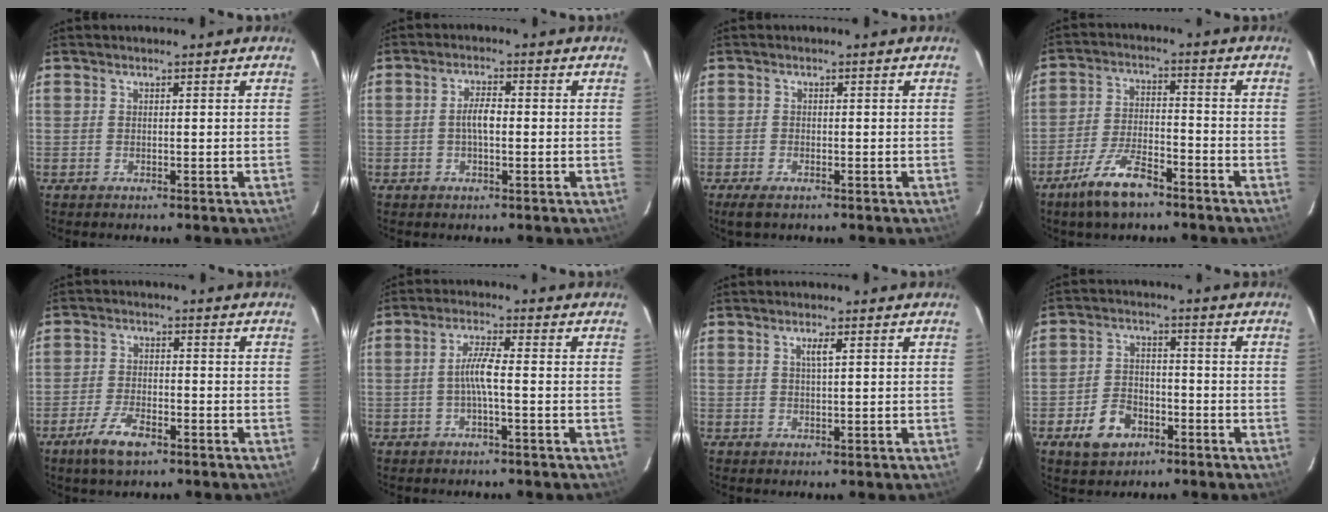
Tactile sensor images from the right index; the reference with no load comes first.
{"total": 3.4, "force": [-0.4, 1.2, 3.1], "torque": [-0.061, 0.007, -0.007]}
{"total": 2.8, "force": [-1.9, 1.1, 1.7], "torque": [-0.038, -0.008, -0.035]}
{"total": 9.7, "force": [-6.9, 3.1, 6.1], "torque": [-0.135, -0.003, -0.125]}
{"total": 6.6, "force": [-4.2, 2.6, 4.3], "torque": [-0.105, -0.006, -0.079]}
{"total": 3.8, "force": [-1.0, -0.1, 3.7], "torque": [-0.077, 0.006, -0.019]}
{"total": 1.6, "force": [0.7, 0.1, 1.5], "torque": [-0.026, 0.002, 0.011]}
{"total": 7.7, "force": [-4.2, 5.1, 4.0], "torque": [-0.092, 0.013, -0.066]}